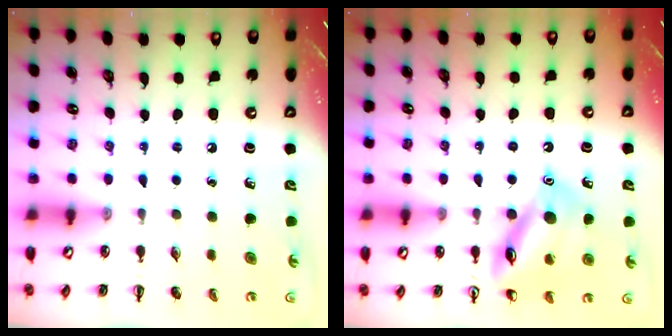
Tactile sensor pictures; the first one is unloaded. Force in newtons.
{"total": 13.4, "press": 13.3, "slide": 1.1}